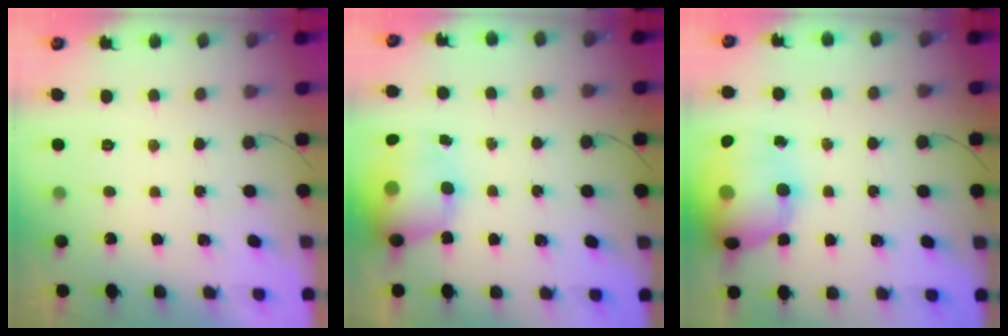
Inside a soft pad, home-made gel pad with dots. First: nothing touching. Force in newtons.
{"total": 14.6, "press": 14.2, "slide": 3.4}
{"total": 20.2, "press": 18.3, "slide": 8.7}